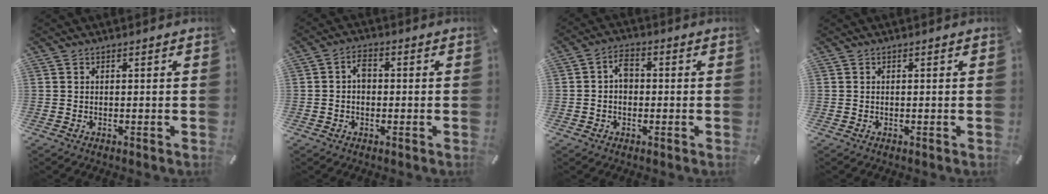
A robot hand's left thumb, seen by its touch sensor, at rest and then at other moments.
{"total": 3.5, "force": [-0.2, 2.4, 2.6], "torque": [-0.051, 0.012, -0.005]}
{"total": 4.2, "force": [-0.3, 2.9, 3.1], "torque": [-0.058, 0.013, -0.006]}
{"total": 0.0}